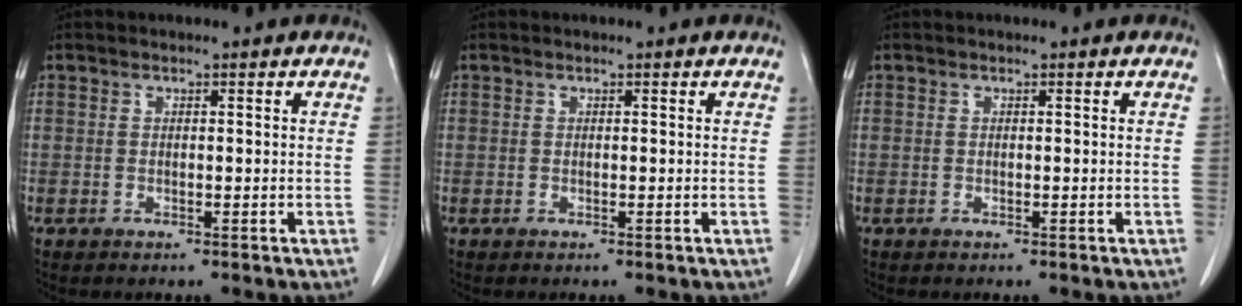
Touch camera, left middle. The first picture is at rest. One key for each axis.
{"total": 0.0}
{"total": 0.0}